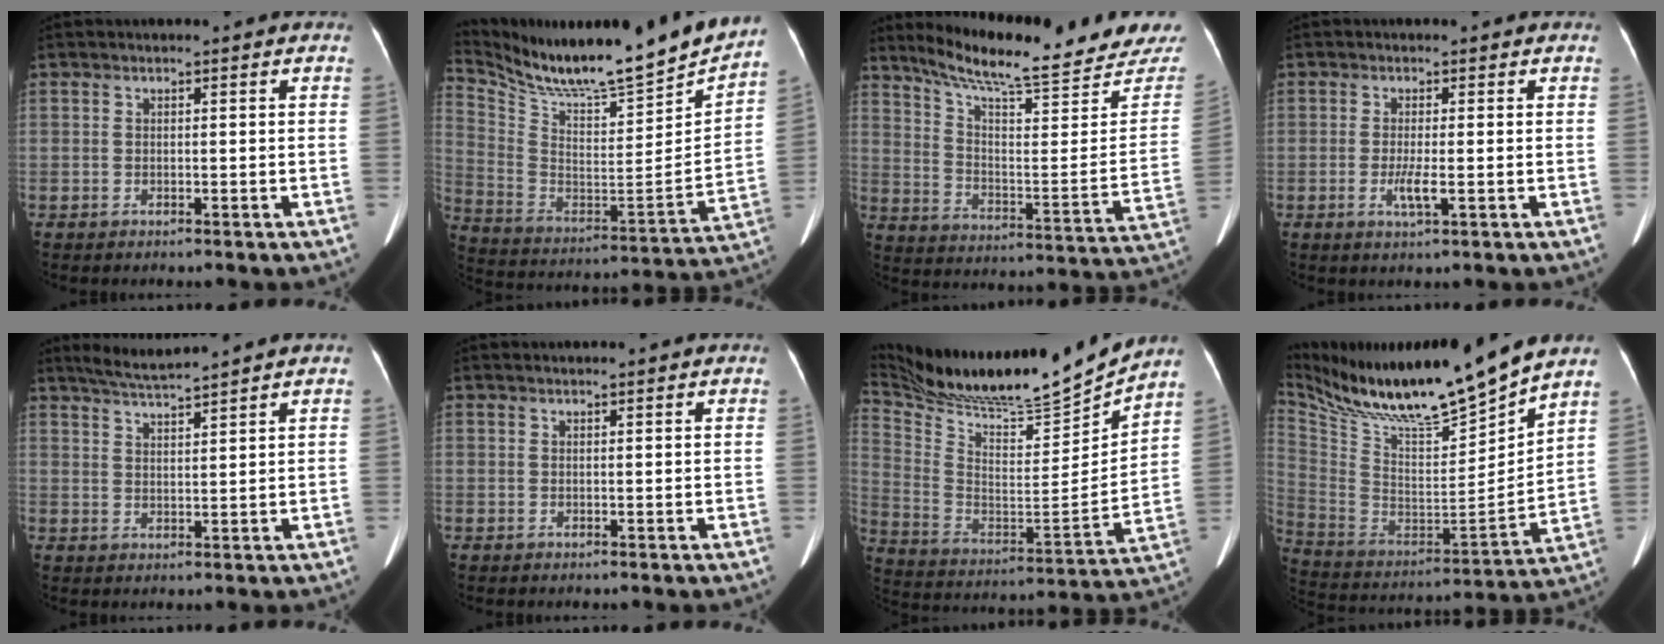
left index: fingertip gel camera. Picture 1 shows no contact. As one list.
[{"total": 24.7, "force": [22.3, 1.0, 10.5], "torque": [-0.196, -0.071, 0.344]}, {"total": 24.1, "force": [21.8, 2.9, 10.0], "torque": [-0.157, -0.072, 0.292]}, {"total": 2.6, "force": [-0.5, 0.3, 2.5], "torque": [-0.050, -0.005, -0.007]}, {"total": 5.1, "force": [4.7, -1.1, 1.5], "torque": [-0.032, 0.008, 0.089]}, {"total": 1.3, "force": [1.2, 0.0, 0.3], "torque": [-0.007, 0.018, 0.024]}, {"total": 23.5, "force": [21.7, 0.8, 9.0], "torque": [-0.181, -0.048, 0.357]}, {"total": 21.9, "force": [19.2, 0.4, 10.5], "torque": [-0.207, -0.036, 0.337]}]